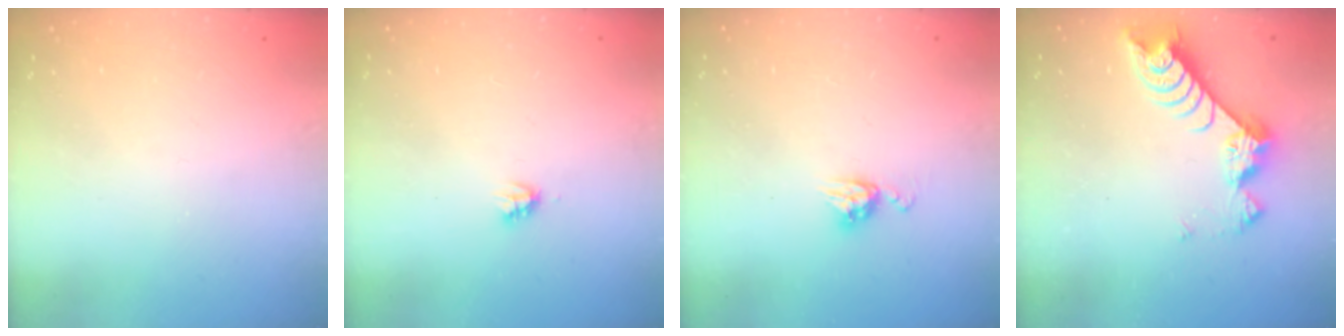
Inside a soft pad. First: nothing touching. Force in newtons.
{"total": 2.7, "press": 2.7, "slide": 0.2}
{"total": 5.9, "press": 5.9, "slide": 0.5}
{"total": 7.4, "press": 7.3, "slide": 1.0}